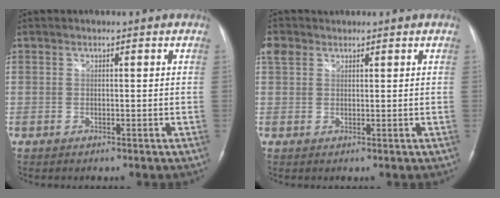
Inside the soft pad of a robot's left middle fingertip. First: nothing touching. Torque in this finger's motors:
{"motor_torque": [0.31, -0.23, -0.02, 0.04]}